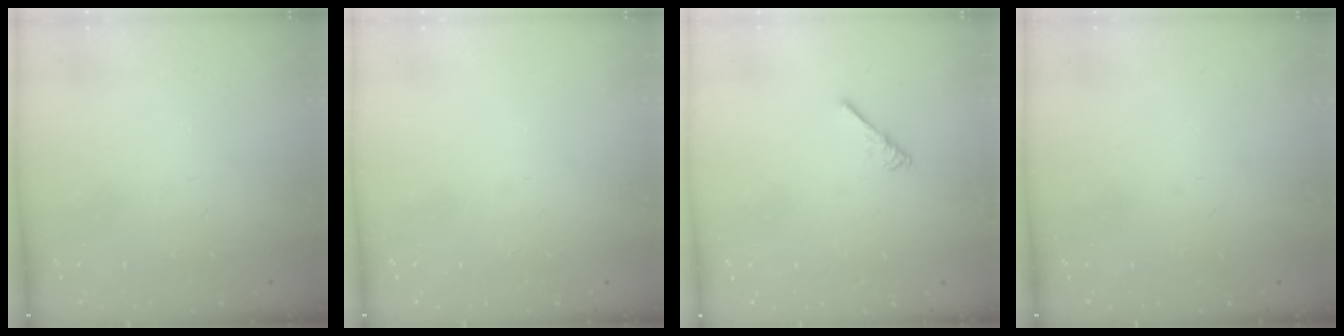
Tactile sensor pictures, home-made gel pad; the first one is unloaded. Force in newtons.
{"total": 0.0}
{"total": 2.7, "press": 2.6, "slide": 0.5}
{"total": 0.0}